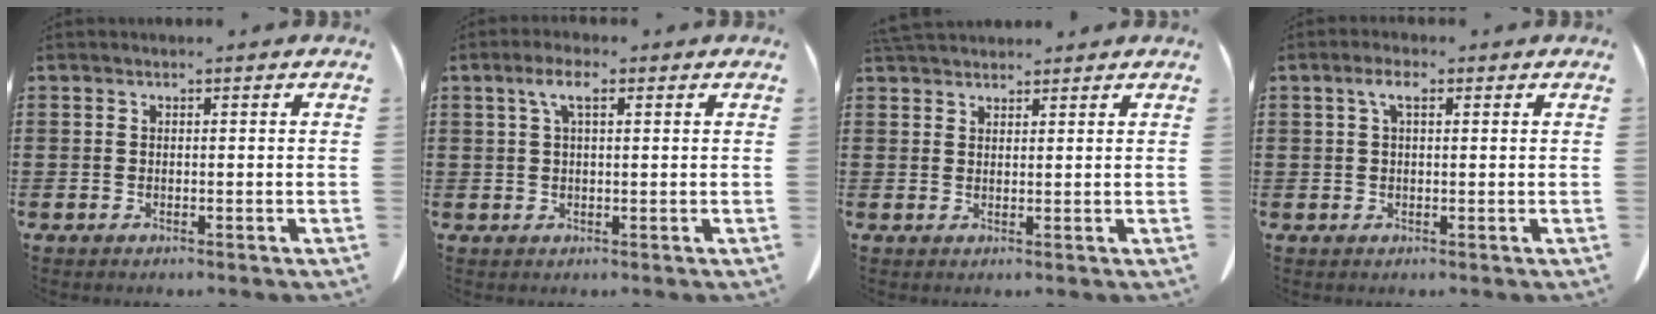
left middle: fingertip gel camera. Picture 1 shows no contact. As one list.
[{"total": 4.1, "force": [1.7, 1.3, 3.5], "torque": [-0.076, 0.008, 0.027]}, {"total": 2.9, "force": [2.7, 0.7, 0.8], "torque": [-0.023, -0.002, 0.054]}, {"total": 3.1, "force": [1.1, 1.1, 2.7], "torque": [-0.058, 0.007, 0.018]}]